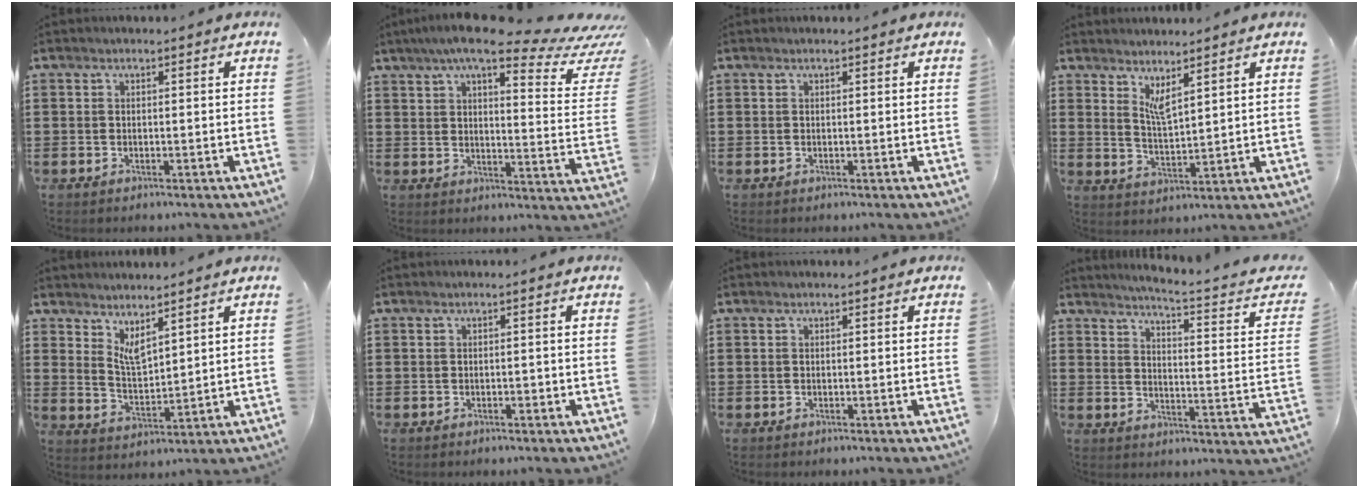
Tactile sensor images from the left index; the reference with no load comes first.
{"total": 10.6, "force": [7.8, 1.5, 7.0], "torque": [-0.132, -0.039, 0.125]}
{"total": 0.0}
{"total": 3.6, "force": [2.9, 0.4, 2.0], "torque": [-0.048, -0.005, 0.052]}
{"total": 4.2, "force": [3.7, 0.9, 1.8], "torque": [-0.046, -0.010, 0.068]}
{"total": 0.6, "force": [-0.2, 0.3, 0.5], "torque": [-0.010, -0.002, -0.003]}
{"total": 0.0}
{"total": 3.5, "force": [2.7, -0.8, 2.0], "torque": [-0.056, -0.032, 0.035]}